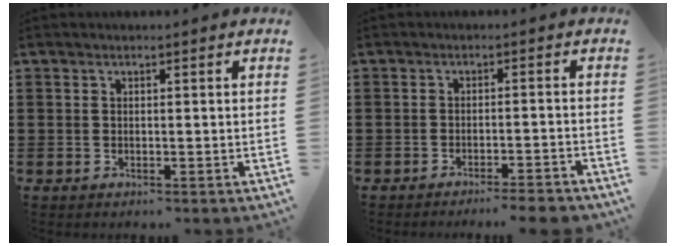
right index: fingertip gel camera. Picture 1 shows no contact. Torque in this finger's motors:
{"motor_torque": [0.24, -0.16, 0.38, 0.06]}